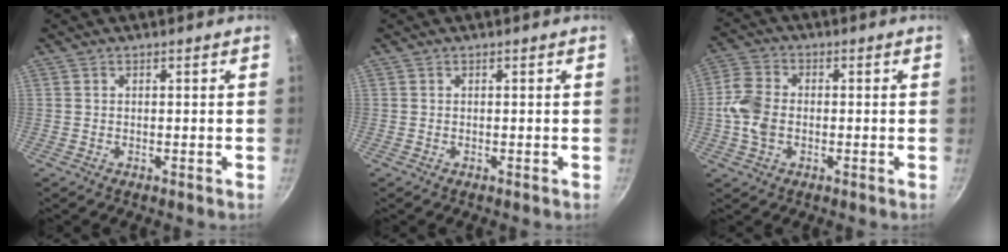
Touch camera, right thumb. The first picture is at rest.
{"total": 0.0}
{"total": 7.5, "force": [-1.0, 5.4, 5.2], "torque": [-0.100, 0.015, -0.030]}